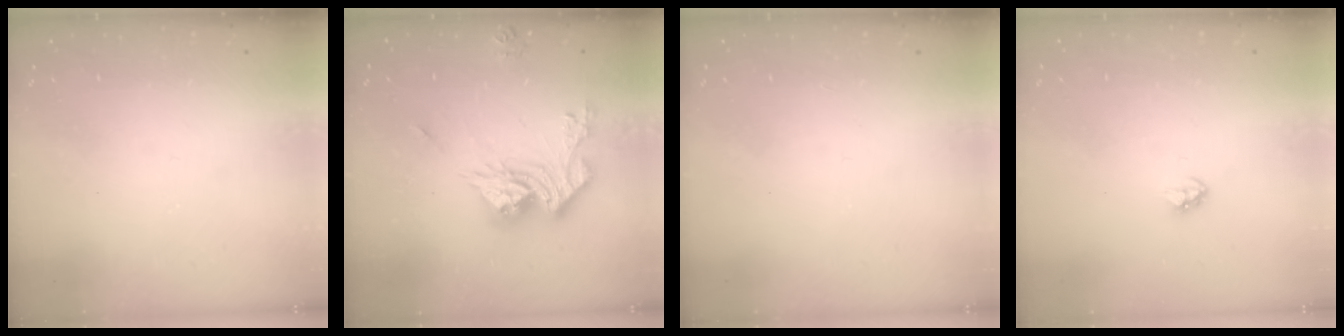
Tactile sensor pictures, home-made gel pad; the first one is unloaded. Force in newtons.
{"total": 16.4, "press": 16.3, "slide": 1.9}
{"total": 0.0}
{"total": 2.9, "press": 2.9, "slide": 0.2}